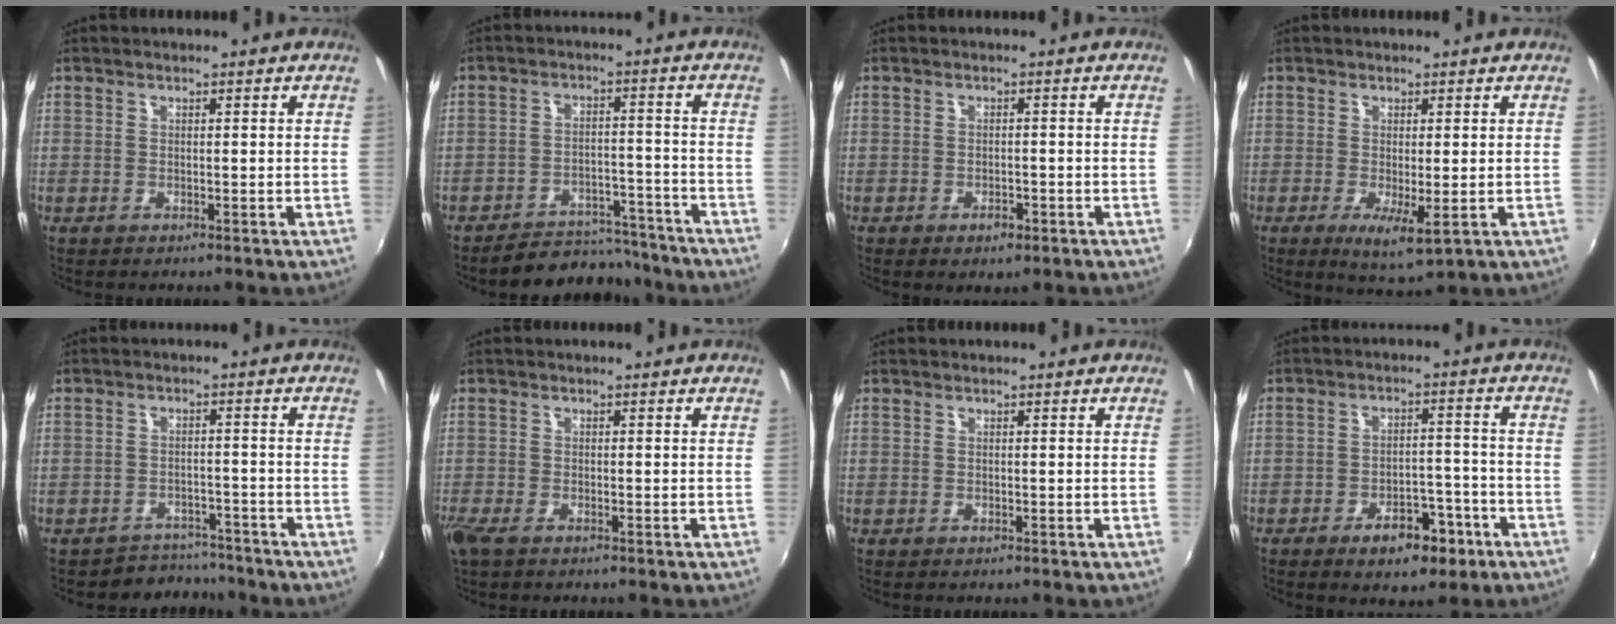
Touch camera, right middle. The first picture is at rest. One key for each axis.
{"total": 11.2, "fx": -10.3, "fy": 3.8, "fz": 2.1, "tx": -0.053, "ty": 0.023, "tz": -0.135}
{"total": 2.6, "fx": -1.5, "fy": 1.4, "fz": 1.6, "tx": -0.031, "ty": -0.005, "tz": -0.023}
{"total": 5.1, "fx": -1.4, "fy": 1.2, "fz": 4.8, "tx": -0.087, "ty": -0.021, "tz": -0.018}
{"total": 5.3, "fx": -4.5, "fy": 2.7, "fz": -1.0, "tx": 0.012, "ty": 0.022, "tz": -0.066}
{"total": 3.1, "fx": -2.0, "fy": 1.1, "fz": 2.0, "tx": -0.047, "ty": -0.011, "tz": -0.040}
{"total": 0.0}
{"total": 8.4, "fx": -5.1, "fy": 4.2, "fz": 5.2, "tx": -0.090, "ty": 0.012, "tz": -0.062}